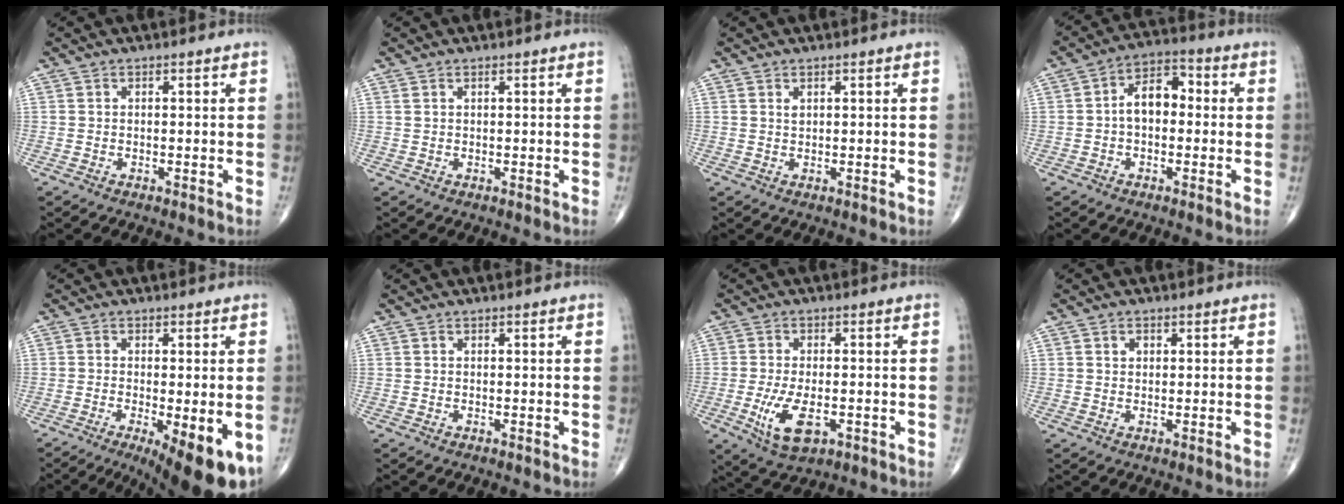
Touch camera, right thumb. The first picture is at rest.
{"total": 0.7, "force": [0.5, 0.1, 0.4], "torque": [-0.011, 0.005, 0.013]}
{"total": 0.9, "force": [0.6, 0.4, 0.6], "torque": [-0.008, 0.000, 0.012]}
{"total": 7.9, "force": [-0.1, 5.0, 6.1], "torque": [-0.083, 0.031, -0.014]}
{"total": 13.3, "force": [-5.5, 4.1, 11.4], "torque": [-0.139, -0.017, -0.075]}
{"total": 0.0}
{"total": 7.8, "force": [-2.4, 3.8, 6.4], "torque": [-0.124, -0.005, -0.033]}
{"total": 1.4, "force": [0.6, 1.1, 0.8], "torque": [-0.008, -0.002, 0.010]}